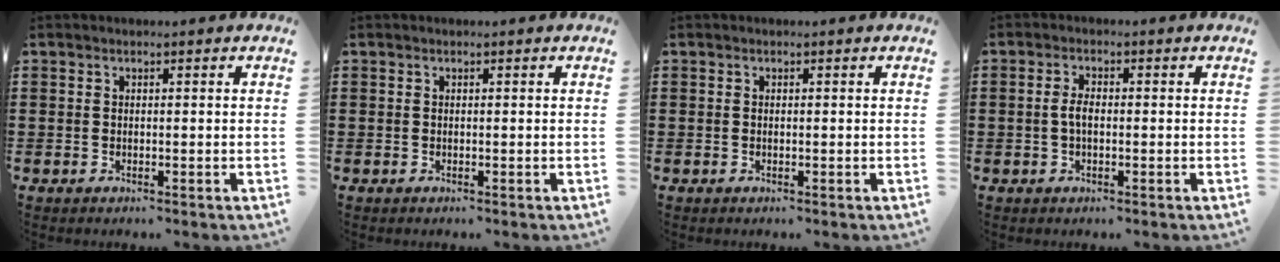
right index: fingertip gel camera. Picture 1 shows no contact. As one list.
[{"total": 0.0}, {"total": 0.0}, {"total": 2.6, "force": [-0.3, 1.1, 2.3], "torque": [-0.059, -0.004, -0.010]}]